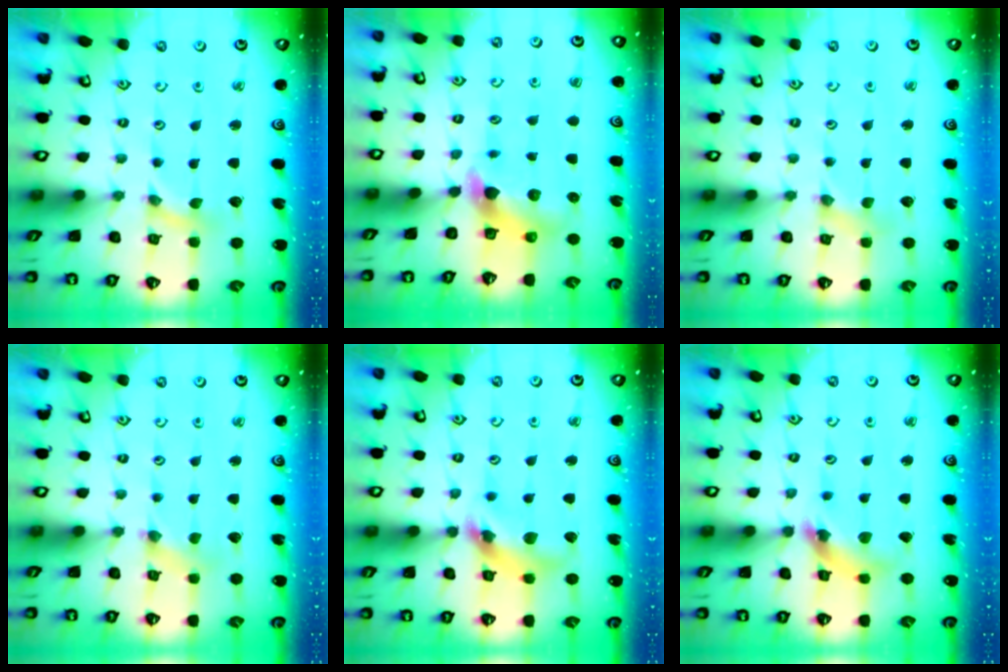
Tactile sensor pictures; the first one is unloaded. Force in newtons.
{"total": 5.8, "press": 5.8, "slide": 0.8}
{"total": 0.0}
{"total": 0.6, "press": 0.6, "slide": 0.2}
{"total": 10.7, "press": 10.6, "slide": 1.2}
{"total": 10.7, "press": 10.6, "slide": 1.3}